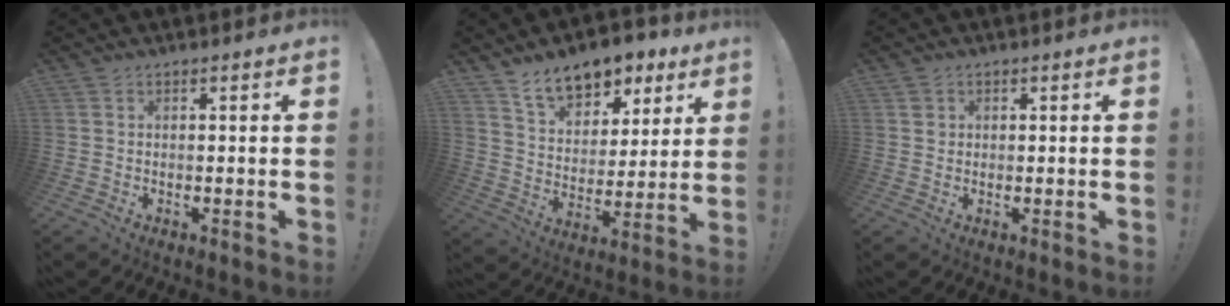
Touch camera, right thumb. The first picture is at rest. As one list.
[{"total": 13.7, "force": [9.9, 7.7, 5.6], "torque": [-0.091, -0.063, 0.181]}, {"total": 1.4, "force": [0.6, 1.3, 0.2], "torque": [0.010, -0.003, 0.008]}]